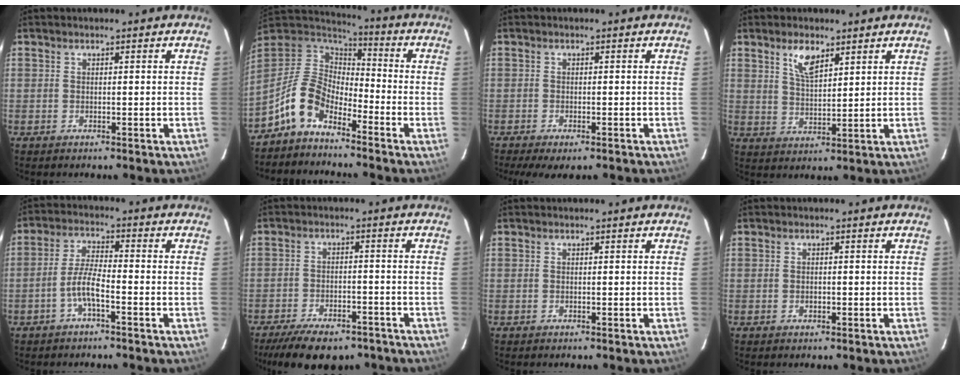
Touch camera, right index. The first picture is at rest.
{"total": 11.0, "force": [-6.9, 5.7, 6.4], "torque": [-0.133, 0.018, -0.143]}
{"total": 5.8, "force": [-4.2, 1.7, 3.6], "torque": [-0.083, -0.024, -0.066]}
{"total": 5.7, "force": [3.5, 2.3, 3.8], "torque": [-0.070, 0.002, 0.069]}
{"total": 5.2, "force": [-2.6, 0.9, 4.5], "torque": [-0.096, 0.009, -0.050]}
{"total": 15.3, "force": [-11.9, 6.2, 7.5], "torque": [-0.162, -0.017, -0.169]}
{"total": 0.0}
{"total": 1.0, "force": [-0.3, 0.8, 0.6], "torque": [-0.010, 0.002, -0.004]}